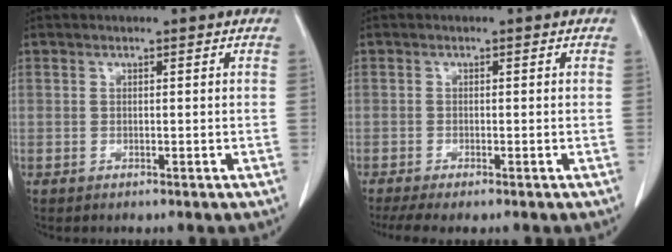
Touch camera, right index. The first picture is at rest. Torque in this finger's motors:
{"motor_torque": [0.46, -0.48, 0.22, 0.06]}